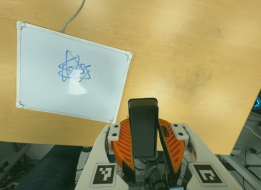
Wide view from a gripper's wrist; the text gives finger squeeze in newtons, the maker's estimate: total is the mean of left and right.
{"total": 5.7, "left": 5.5, "right": 5.9}